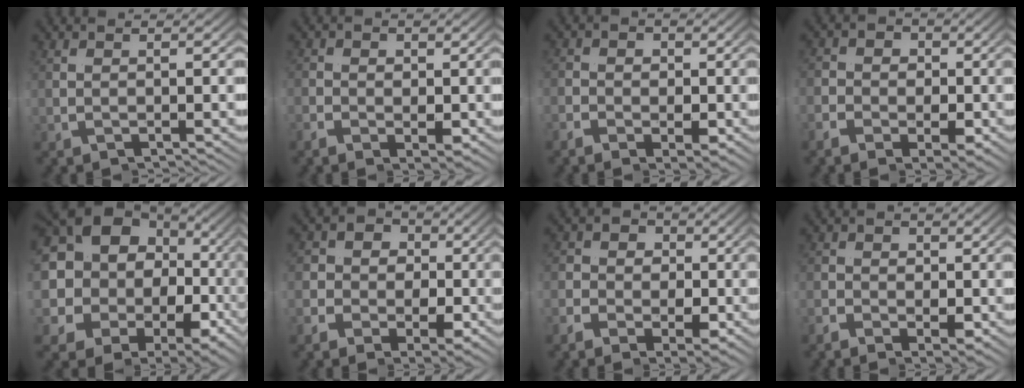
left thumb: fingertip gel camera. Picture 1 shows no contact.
{"total": 0.7, "force": [0.6, -0.2, -0.3], "torque": [-0.003, 0.015, -0.006]}
{"total": 1.3, "force": [0.5, 1.2, 0.4], "torque": [-0.006, 0.013, -0.011]}
{"total": 5.0, "force": [1.1, 4.1, 2.7], "torque": [-0.040, 0.019, -0.008]}
{"total": 16.2, "force": [1.0, 12.0, 10.8], "torque": [-0.210, -0.019, 0.005]}
{"total": 10.4, "force": [2.4, 8.0, 6.3], "torque": [-0.106, 0.034, 0.006]}
{"total": 7.0, "force": [1.6, 5.5, 4.1], "torque": [-0.064, 0.026, -0.004]}
{"total": 0.7, "force": [0.4, 0.5, 0.0], "torque": [0.000, 0.015, -0.012]}